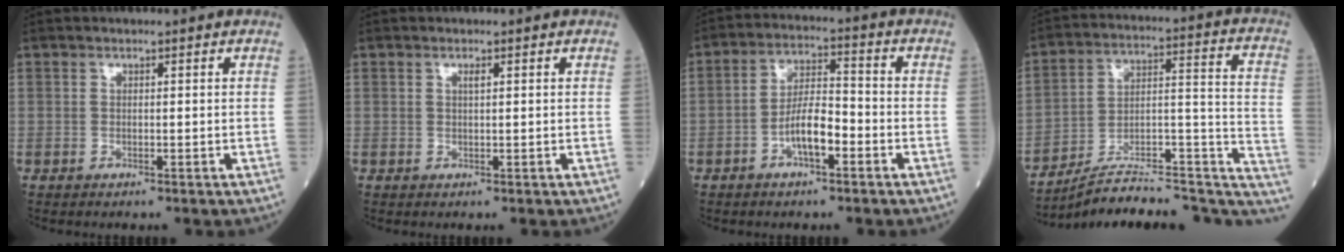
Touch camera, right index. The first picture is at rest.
{"total": 0.7, "force": [0.3, 0.1, 0.6], "torque": [-0.016, 0.000, 0.005]}
{"total": 6.8, "force": [-2.8, 1.9, 5.8], "torque": [-0.113, 0.014, -0.054]}
{"total": 21.1, "force": [-17.5, 5.0, 10.7], "torque": [-0.101, 0.059, -0.255]}